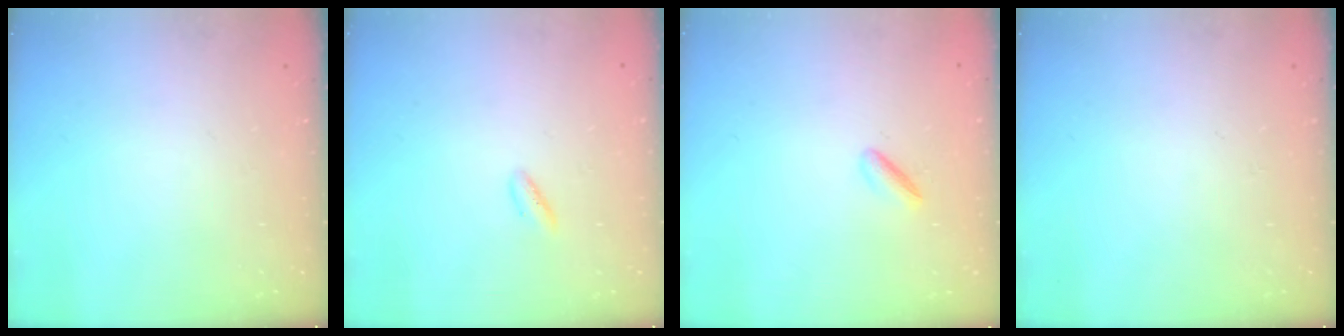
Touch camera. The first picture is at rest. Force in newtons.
{"total": 4.1, "press": 4.0, "slide": 0.9}
{"total": 3.0, "press": 2.8, "slide": 0.9}
{"total": 0.0}